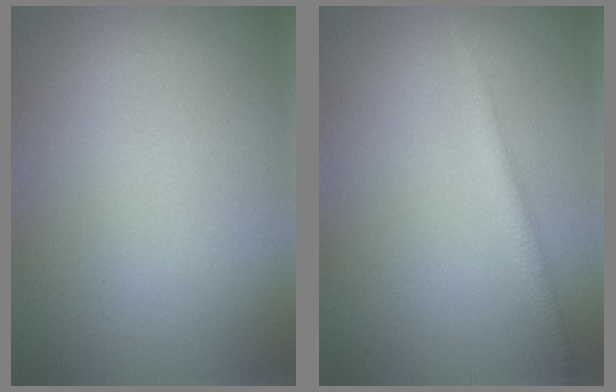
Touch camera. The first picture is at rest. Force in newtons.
{"total": 2.2, "press": 2.1, "slide": 0.0}